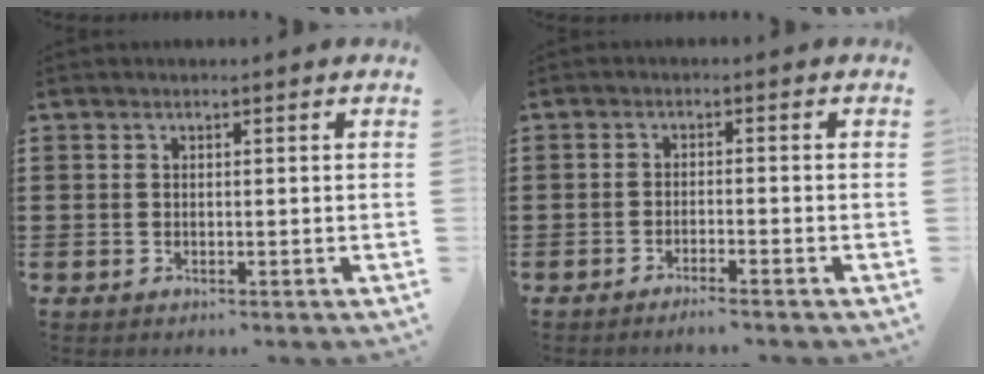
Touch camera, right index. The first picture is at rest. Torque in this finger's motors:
{"motor_torque": [0.15, 0.11, 0.05, 0.01]}